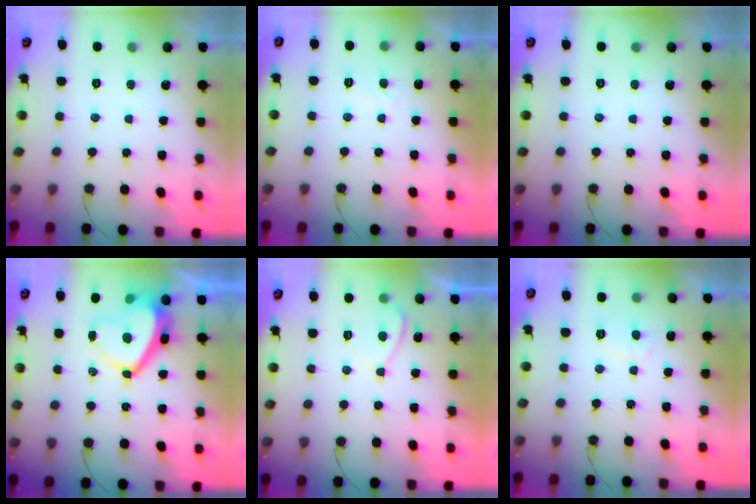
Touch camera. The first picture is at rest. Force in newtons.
{"total": 0.8, "press": 0.6, "slide": 0.5}
{"total": 0.0}
{"total": 9.3, "press": 9.2, "slide": 1.3}
{"total": 2.7, "press": 2.7, "slide": 0.4}
{"total": 3.2, "press": 3.1, "slide": 0.6}